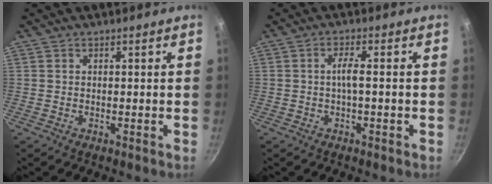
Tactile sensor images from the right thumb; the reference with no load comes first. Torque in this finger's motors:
{"motor_torque": [1.80, 3.21, 0.33, 0.27, 0.09]}